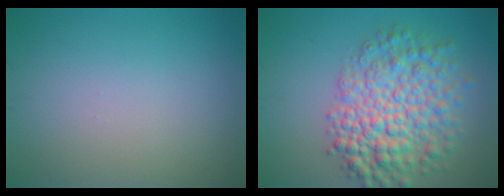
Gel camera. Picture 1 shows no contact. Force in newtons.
{"total": 7.4, "press": 7.4, "slide": 0.2}